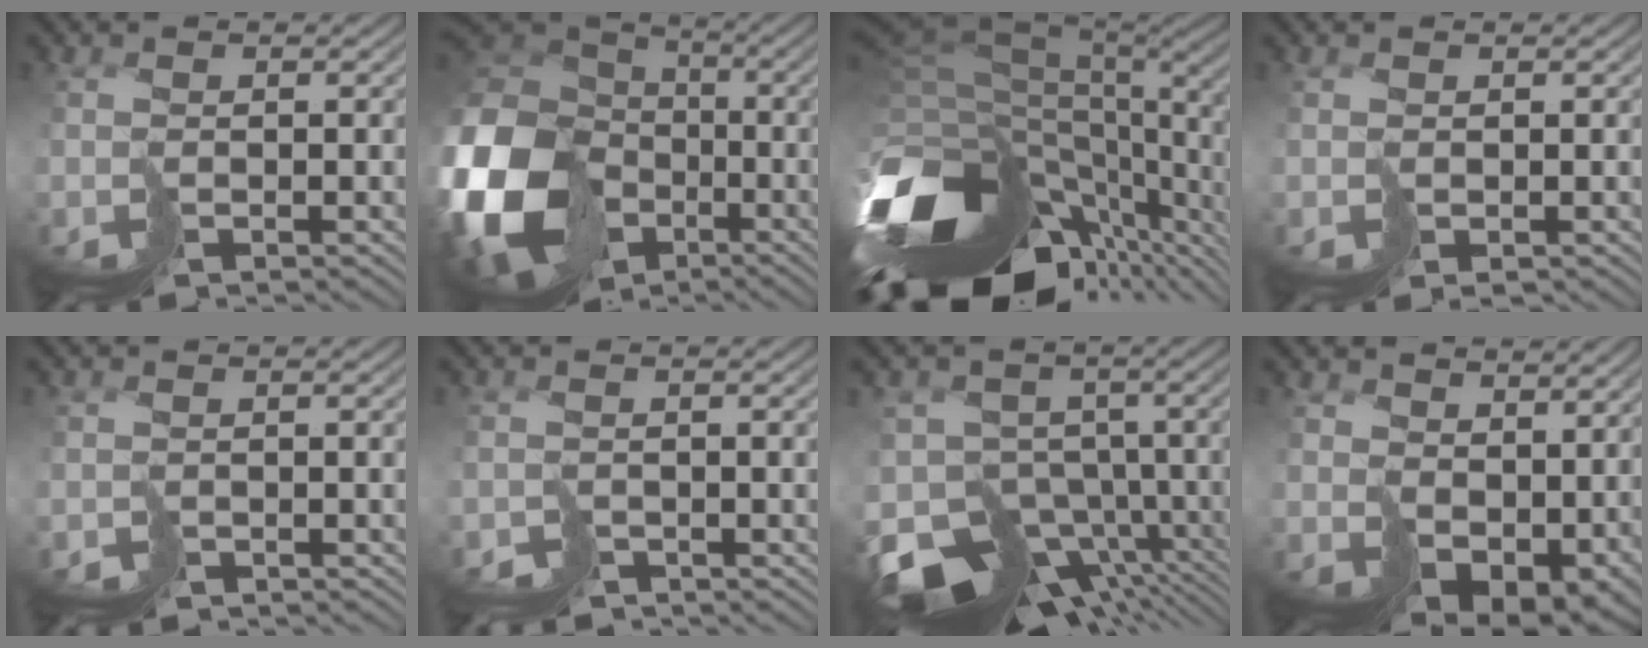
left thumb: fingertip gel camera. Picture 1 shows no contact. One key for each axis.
{"total": 20.0, "fx": -6.7, "fy": 15.9, "fz": 10.1, "tx": -0.313, "ty": -0.046, "tz": -0.110}
{"total": 14.9, "fx": -5.3, "fy": 7.2, "fz": 11.9, "tx": -0.272, "ty": -0.022, "tz": -0.062}
{"total": 1.0, "fx": 0.3, "fy": 0.7, "fz": 0.6, "tx": -0.013, "ty": -0.004, "tz": 0.010}
{"total": 1.9, "fx": -1.8, "fy": 0.2, "fz": -0.3, "tx": 0.015, "ty": -0.007, "tz": -0.036}
{"total": 2.7, "fx": -2.7, "fy": 0.3, "fz": -0.5, "tx": 0.021, "ty": -0.005, "tz": -0.048}
{"total": 12.8, "fx": -7.3, "fy": 7.6, "fz": 7.1, "tx": -0.150, "ty": -0.019, "tz": -0.102}
{"total": 9.8, "fx": 3.8, "fy": 6.6, "fz": 6.3, "tx": -0.150, "ty": -0.042, "tz": 0.108}